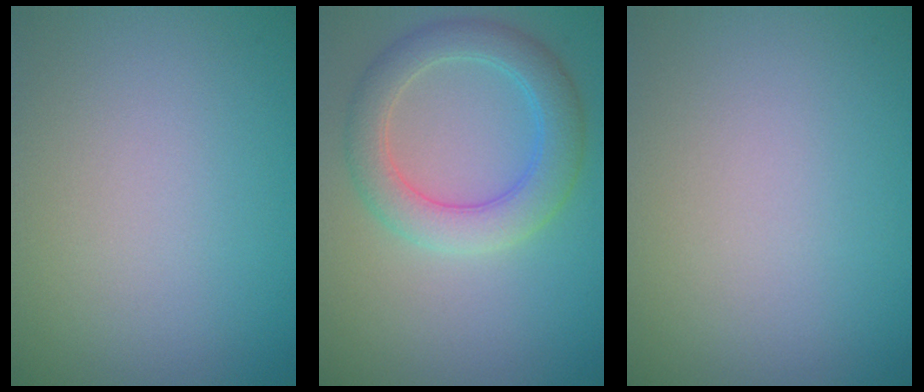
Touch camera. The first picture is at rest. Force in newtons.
{"total": 4.8, "press": 4.8, "slide": 0.2}
{"total": 0.0}